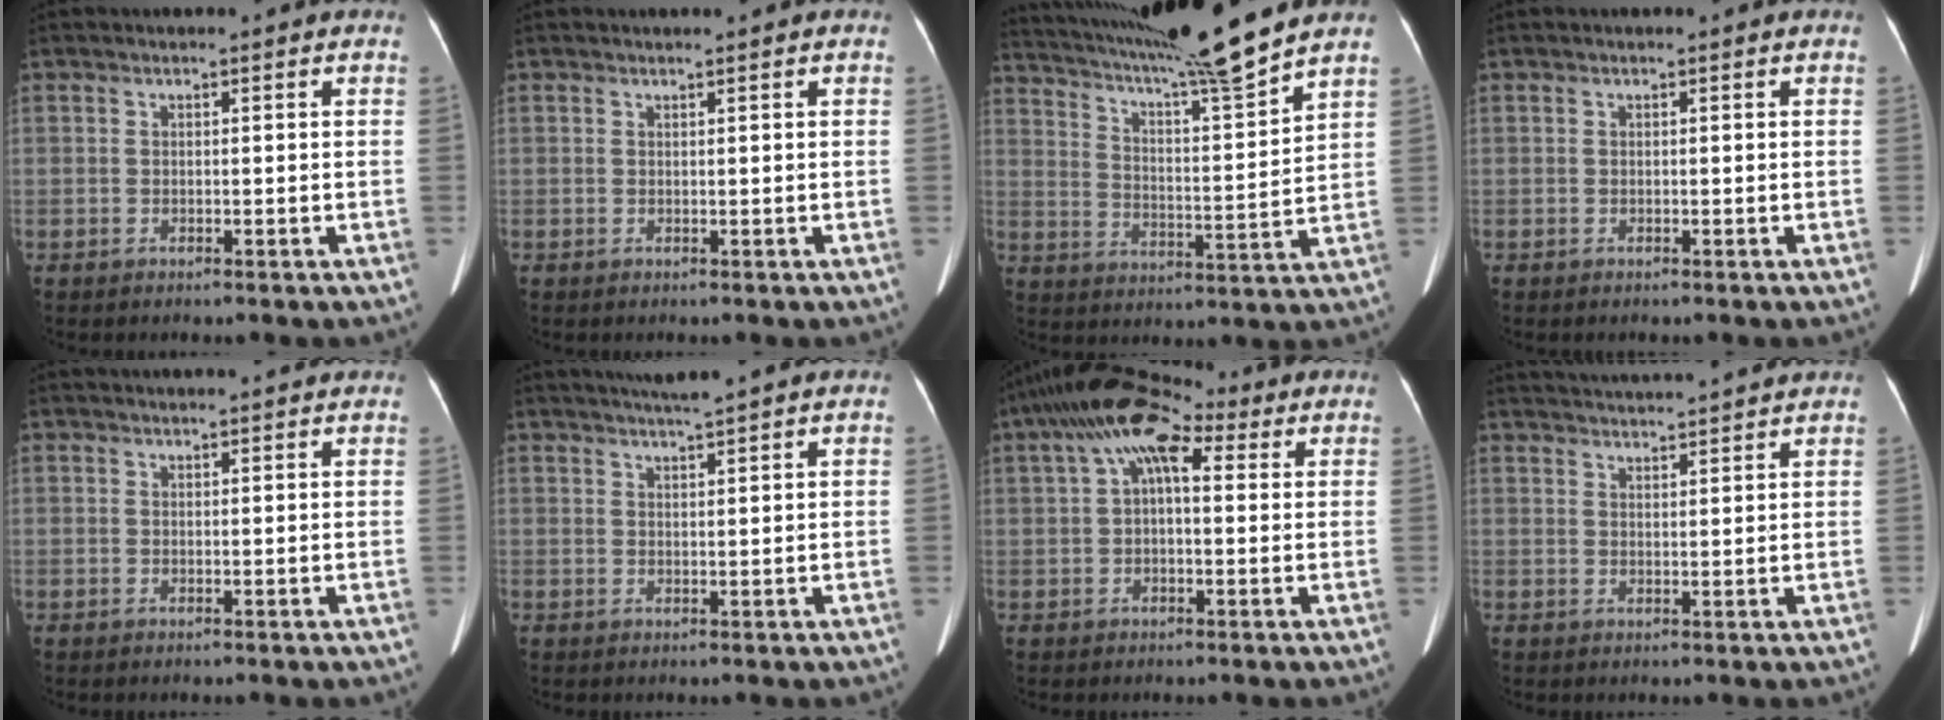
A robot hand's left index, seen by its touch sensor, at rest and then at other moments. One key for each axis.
{"total": 0.0}
{"total": 16.5, "fx": 14.5, "fy": -1.9, "fz": 7.7, "tx": -0.143, "ty": -0.026, "tz": 0.227}
{"total": 0.0}
{"total": 3.7, "fx": 3.5, "fy": 0.2, "fz": 1.1, "tx": -0.013, "ty": 0.019, "tz": 0.037}
{"total": 3.6, "fx": 3.1, "fy": -0.6, "fz": 1.8, "tx": -0.026, "ty": 0.013, "tz": 0.053}
{"total": 9.9, "fx": 4.1, "fy": 4.3, "fz": 7.9, "tx": -0.142, "ty": 0.060, "tz": 0.064}
{"total": 10.0, "fx": 9.5, "fy": 0.2, "fz": 2.9, "tx": -0.050, "ty": 0.030, "tz": 0.129}